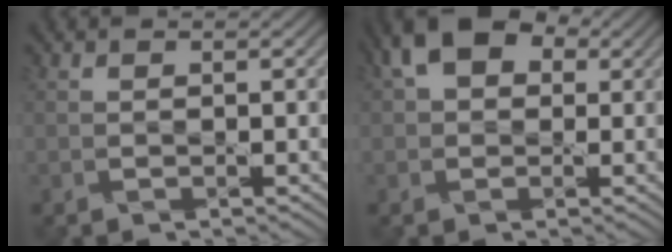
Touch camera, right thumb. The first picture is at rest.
{"total": 6.3, "force": [2.4, 4.5, 3.8], "torque": [-0.078, 0.025, 0.028]}